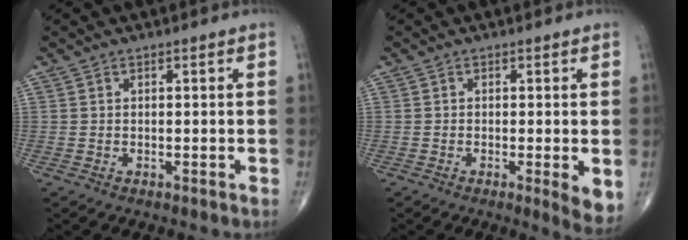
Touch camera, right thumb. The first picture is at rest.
{"total": 4.4, "force": [-0.8, 0.8, 4.2], "torque": [-0.064, -0.013, -0.017]}